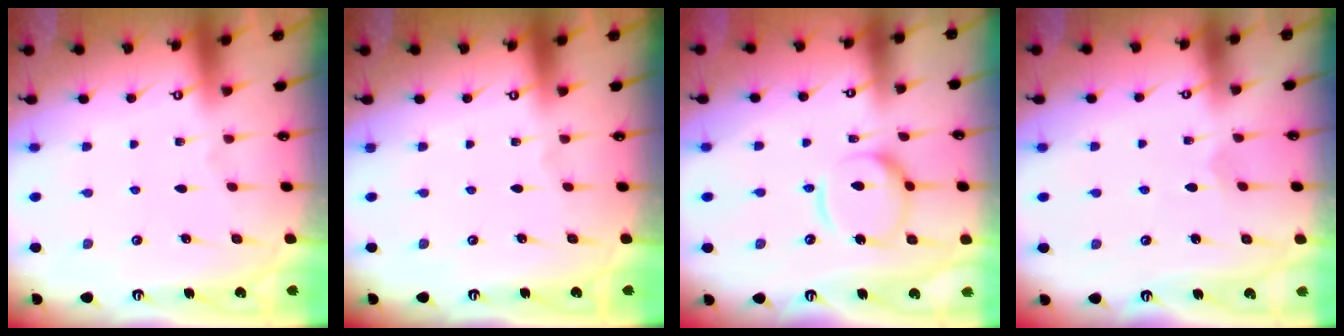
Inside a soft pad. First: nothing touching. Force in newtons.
{"total": 0.0}
{"total": 13.9, "press": 13.8, "slide": 1.4}
{"total": 2.6, "press": 2.6, "slide": 0.2}